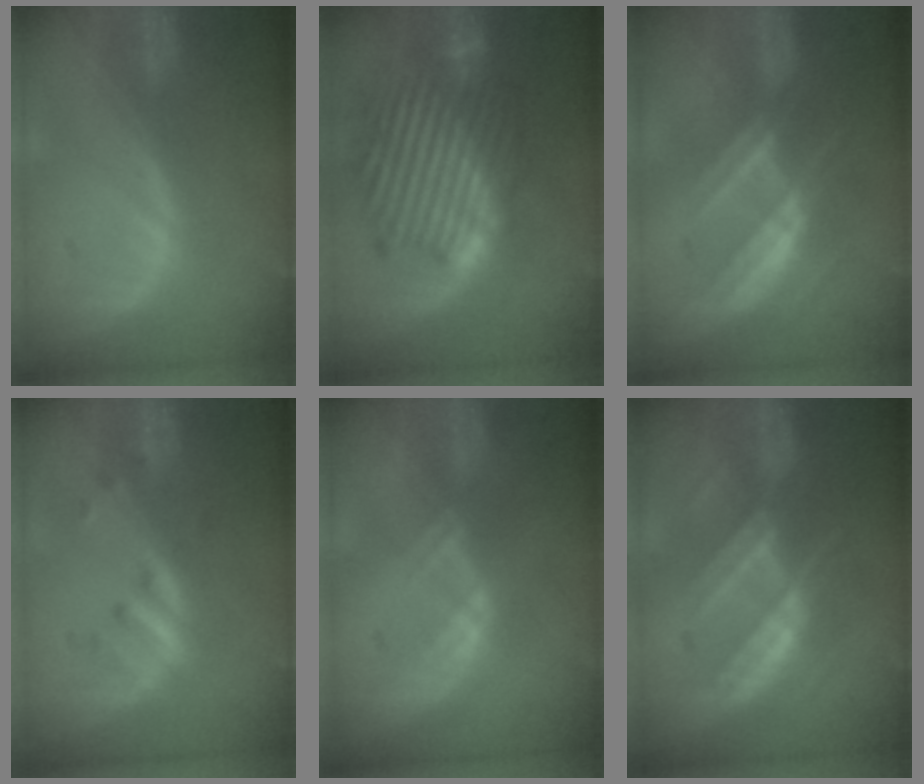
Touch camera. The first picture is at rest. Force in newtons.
{"total": 13.2, "press": 13.2, "slide": 0.8}
{"total": 7.4, "press": 6.7, "slide": 3.1}
{"total": 3.5, "press": 3.2, "slide": 1.3}
{"total": 2.3, "press": 2.1, "slide": 0.7}
{"total": 7.2, "press": 7.2, "slide": 0.6}